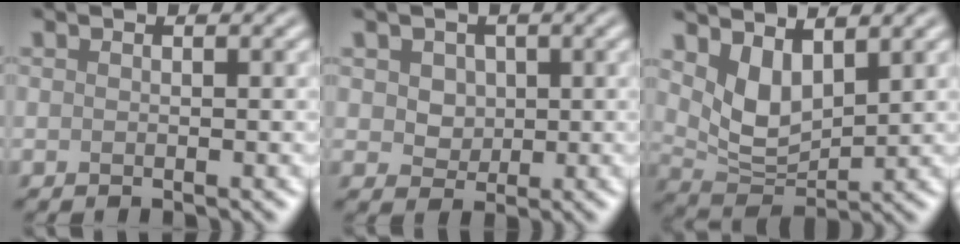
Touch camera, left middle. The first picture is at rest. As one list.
[{"total": 3.3, "force": [1.3, 2.6, 1.6], "torque": [-0.037, 0.007, 0.022]}, {"total": 4.6, "force": [2.2, 2.5, 3.2], "torque": [-0.071, -0.012, 0.047]}]